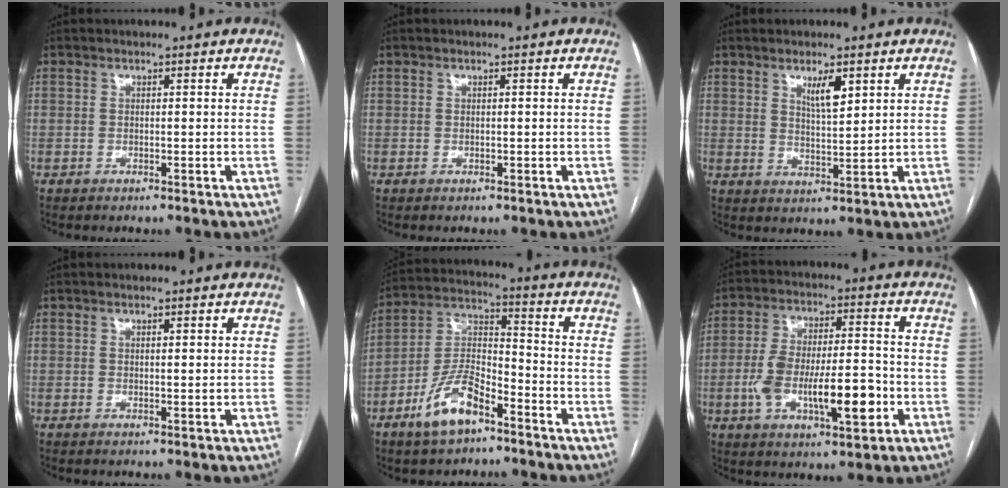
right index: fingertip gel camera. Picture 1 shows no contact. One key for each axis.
{"total": 0.0}
{"total": 4.3, "fx": 2.4, "fy": 1.0, "fz": 3.4, "tx": -0.061, "ty": -0.005, "tz": 0.044}
{"total": 0.7, "fx": 0.5, "fy": 0.1, "fz": 0.5, "tx": -0.009, "ty": -0.002, "tz": 0.006}
{"total": 10.4, "fx": -6.3, "fy": 3.8, "fz": 7.4, "tx": -0.162, "ty": 0.006, "tz": -0.118}
{"total": 14.0, "fx": -3.6, "fy": 4.3, "fz": 12.8, "tx": -0.233, "ty": 0.012, "tz": -0.054}